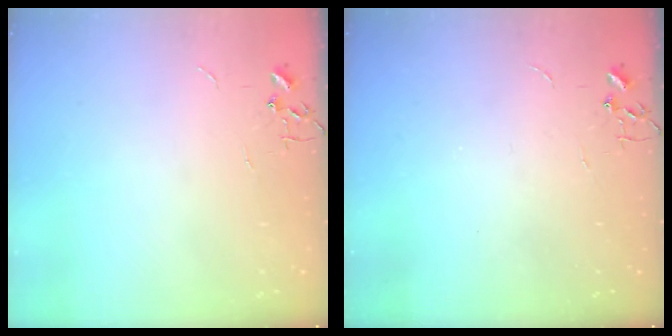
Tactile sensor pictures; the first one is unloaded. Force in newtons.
{"total": 0.0}